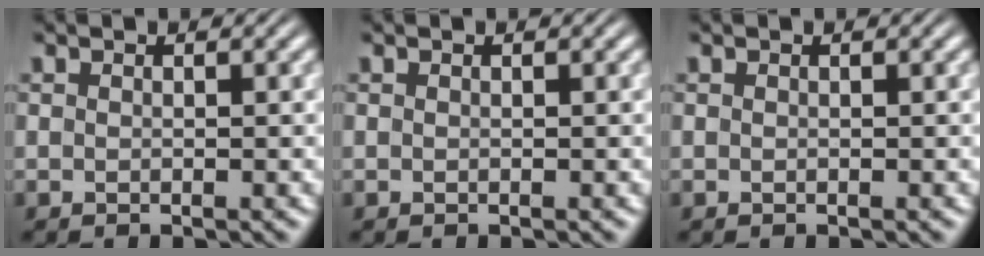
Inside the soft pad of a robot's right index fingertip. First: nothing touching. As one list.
[{"total": 0.0}, {"total": 0.0}]